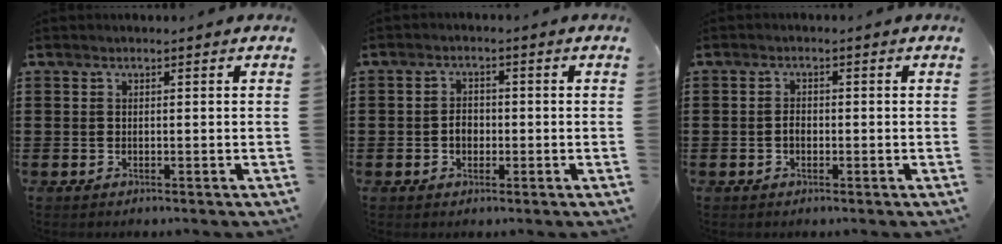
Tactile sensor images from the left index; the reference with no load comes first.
{"total": 1.9, "force": [-0.2, 1.4, 1.3], "torque": [-0.027, 0.005, -0.005]}
{"total": 1.6, "force": [-0.3, 1.1, 1.1], "torque": [-0.023, 0.004, -0.007]}